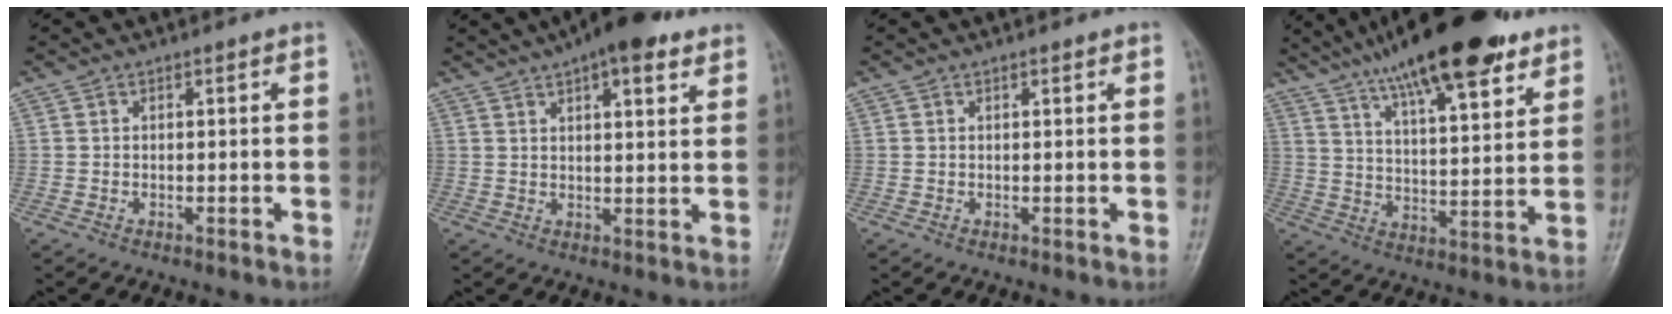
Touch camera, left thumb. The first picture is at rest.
{"total": 11.7, "force": [7.5, 4.1, 7.9], "torque": [-0.091, -0.013, 0.107]}
{"total": 0.8, "force": [0.5, 0.3, 0.5], "torque": [-0.008, -0.001, 0.006]}
{"total": 22.1, "force": [14.9, 5.9, 15.1], "torque": [-0.222, -0.039, 0.238]}